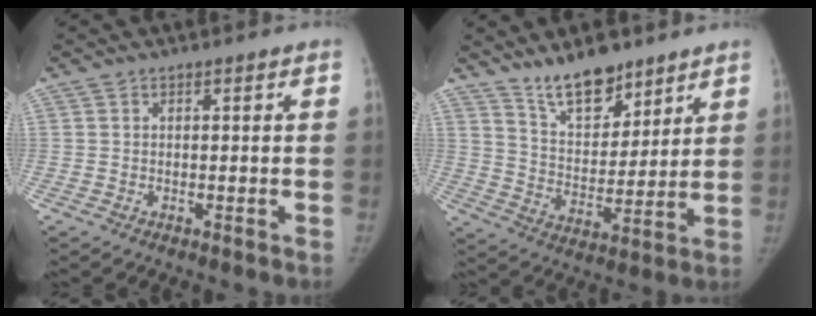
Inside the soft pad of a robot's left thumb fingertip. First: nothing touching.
{"total": 11.7, "force": [9.2, 4.9, 5.4], "torque": [-0.060, -0.070, 0.170]}